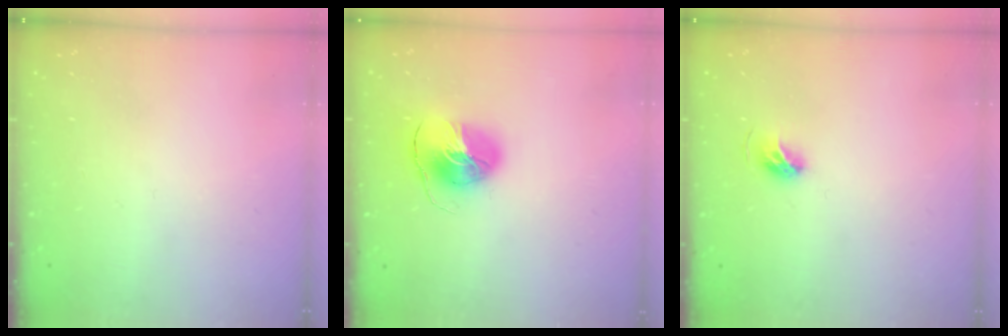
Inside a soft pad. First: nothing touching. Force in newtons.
{"total": 8.7, "press": 8.7, "slide": 1.1}
{"total": 6.2, "press": 6.1, "slide": 1.2}